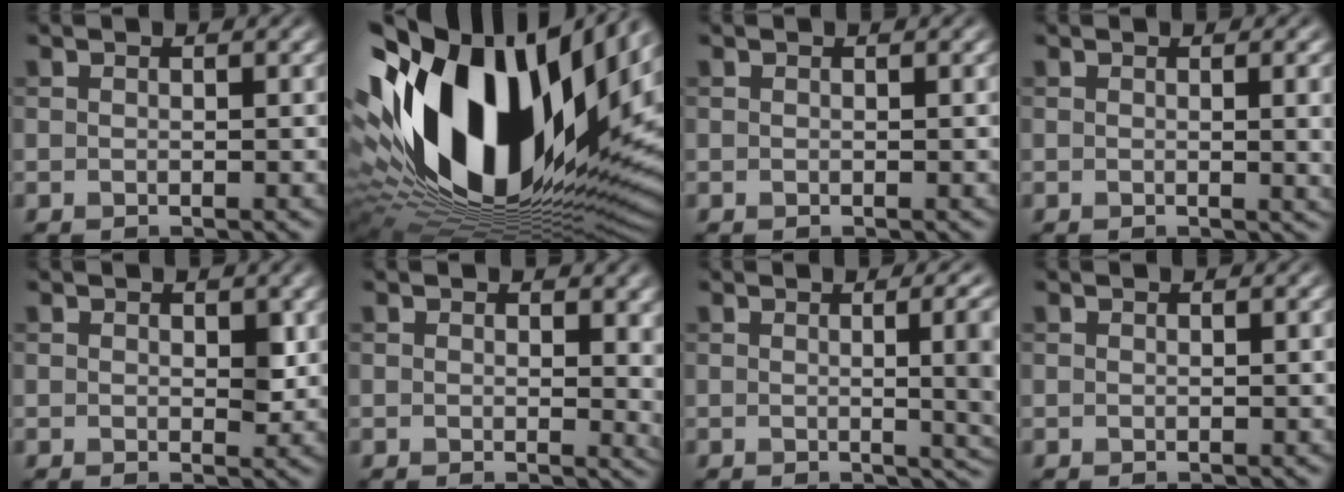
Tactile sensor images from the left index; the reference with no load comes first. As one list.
[{"total": 20.0, "force": [3.9, 10.7, 16.4], "torque": [-0.308, 0.003, 0.062]}, {"total": 0.0}, {"total": 3.4, "force": [0.2, 1.0, 3.3], "torque": [-0.031, 0.002, 0.002]}, {"total": 1.7, "force": [0.3, 1.1, 1.3], "torque": [-0.016, -0.006, 0.007]}, {"total": 3.6, "force": [0.6, 2.1, 2.9], "torque": [-0.025, -0.009, 0.011]}, {"total": 7.3, "force": [0.3, 2.7, 6.7], "torque": [-0.039, 0.006, 0.002]}, {"total": 0.0}]